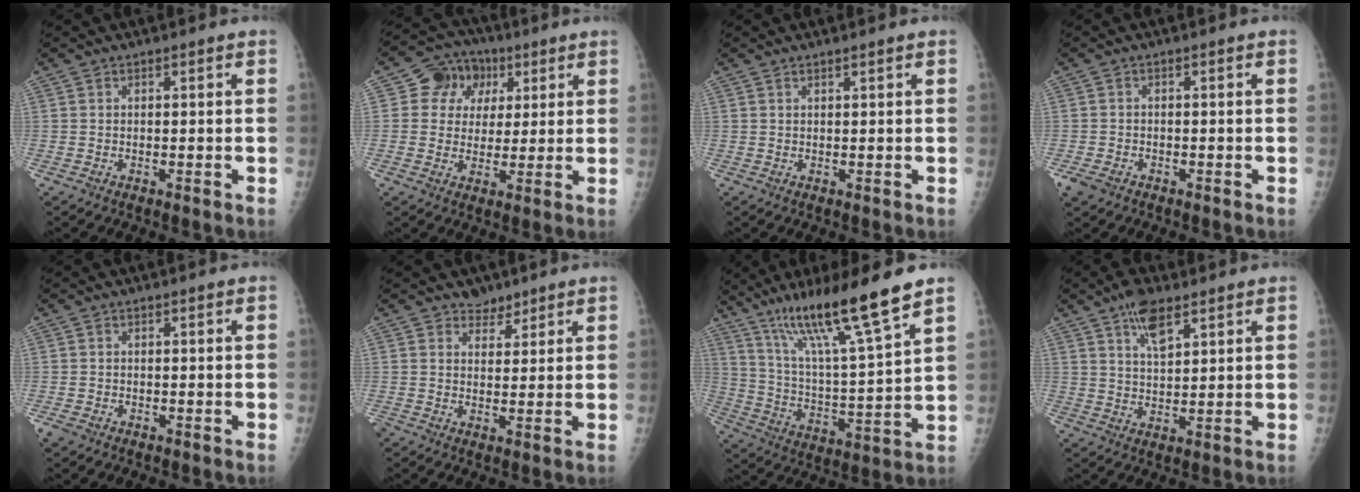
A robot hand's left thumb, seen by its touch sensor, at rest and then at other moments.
{"total": 9.5, "force": [3.1, 8.4, 3.4], "torque": [-0.012, -0.001, 0.044]}
{"total": 0.7, "force": [0.6, 0.1, 0.4], "torque": [-0.004, -0.002, 0.011]}
{"total": 2.9, "force": [-1.7, 1.9, 1.3], "torque": [-0.026, 0.001, -0.029]}
{"total": 1.6, "force": [-0.8, 1.2, 0.6], "torque": [-0.013, 0.000, -0.016]}
{"total": 3.4, "force": [2.4, 2.3, 0.3], "torque": [0.020, -0.015, 0.034]}
{"total": 18.4, "force": [12.8, 0.9, 13.2], "torque": [-0.215, -0.063, 0.226]}
{"total": 6.8, "force": [4.1, 2.8, 4.7], "torque": [-0.068, -0.018, 0.072]}